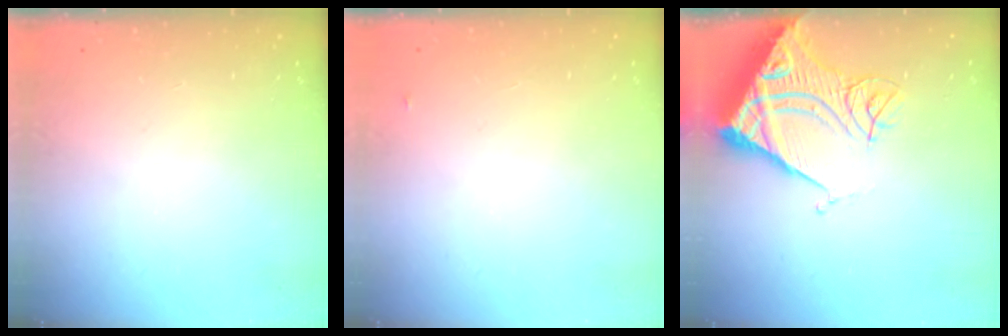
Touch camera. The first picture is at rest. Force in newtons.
{"total": 2.8, "press": 2.8, "slide": 0.4}
{"total": 17.3, "press": 17.2, "slide": 2.1}